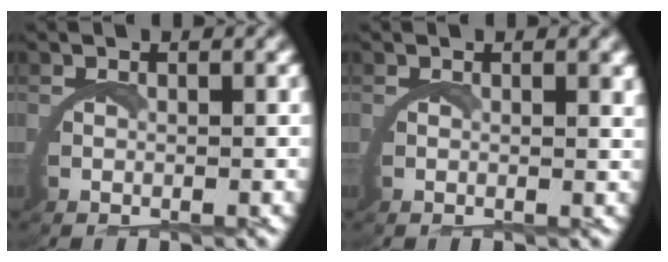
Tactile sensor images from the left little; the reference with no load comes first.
{"total": 0.7, "force": [0.5, -0.1, 0.6], "torque": [-0.010, -0.002, 0.006]}